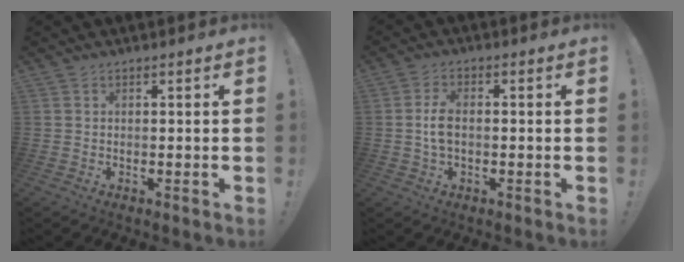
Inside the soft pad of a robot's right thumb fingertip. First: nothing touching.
{"total": 5.4, "force": [-0.4, 2.9, 4.6], "torque": [-0.091, 0.009, -0.008]}